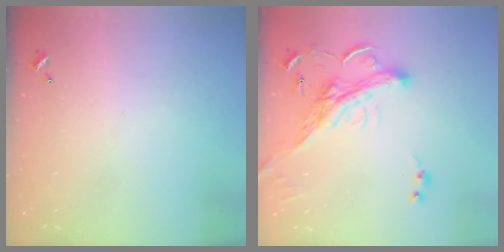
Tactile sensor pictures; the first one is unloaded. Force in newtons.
{"total": 3.9, "press": 3.7, "slide": 1.3}